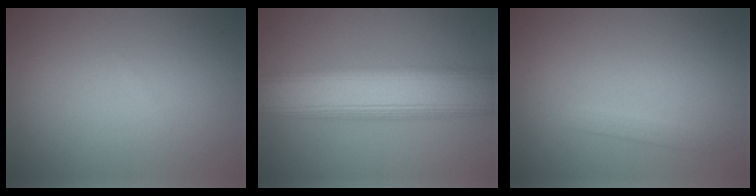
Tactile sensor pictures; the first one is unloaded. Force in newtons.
{"total": 10.9, "press": 10.9, "slide": 0.2}
{"total": 1.2, "press": 1.2, "slide": 0.1}